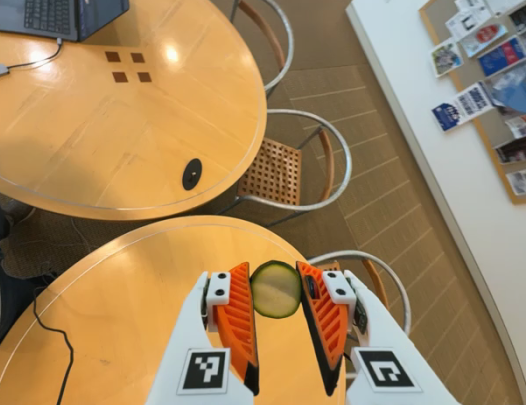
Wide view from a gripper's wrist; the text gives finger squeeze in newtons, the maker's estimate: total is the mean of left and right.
{"total": 9.1, "left": 9.5, "right": 8.8}